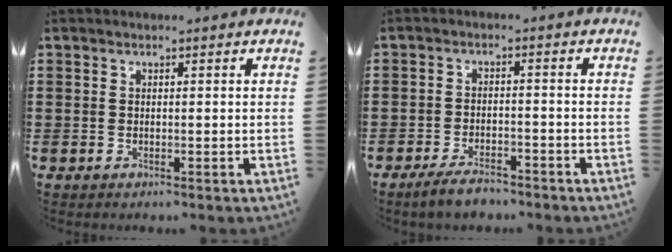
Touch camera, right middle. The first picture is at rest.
{"total": 3.7, "force": [-3.2, 0.9, 1.6], "torque": [-0.032, 0.005, -0.065]}